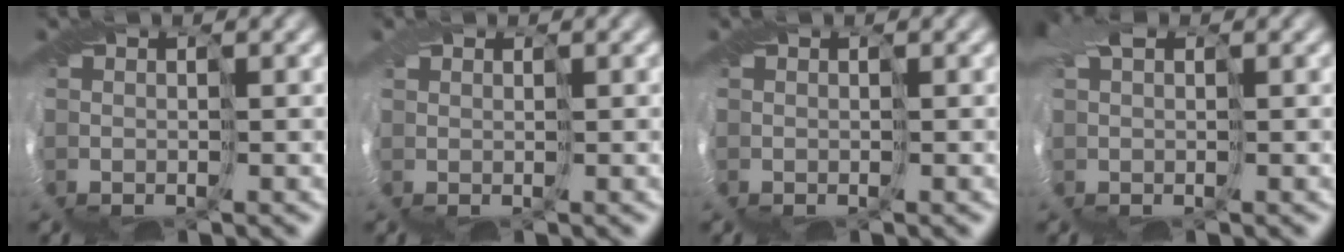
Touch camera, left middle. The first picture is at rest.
{"total": 2.8, "force": [-0.6, -1.7, -2.1], "torque": [0.020, -0.009, 0.009]}
{"total": 0.0}
{"total": 1.1, "force": [0.2, 0.7, 0.9], "torque": [-0.049, 0.003, 0.025]}